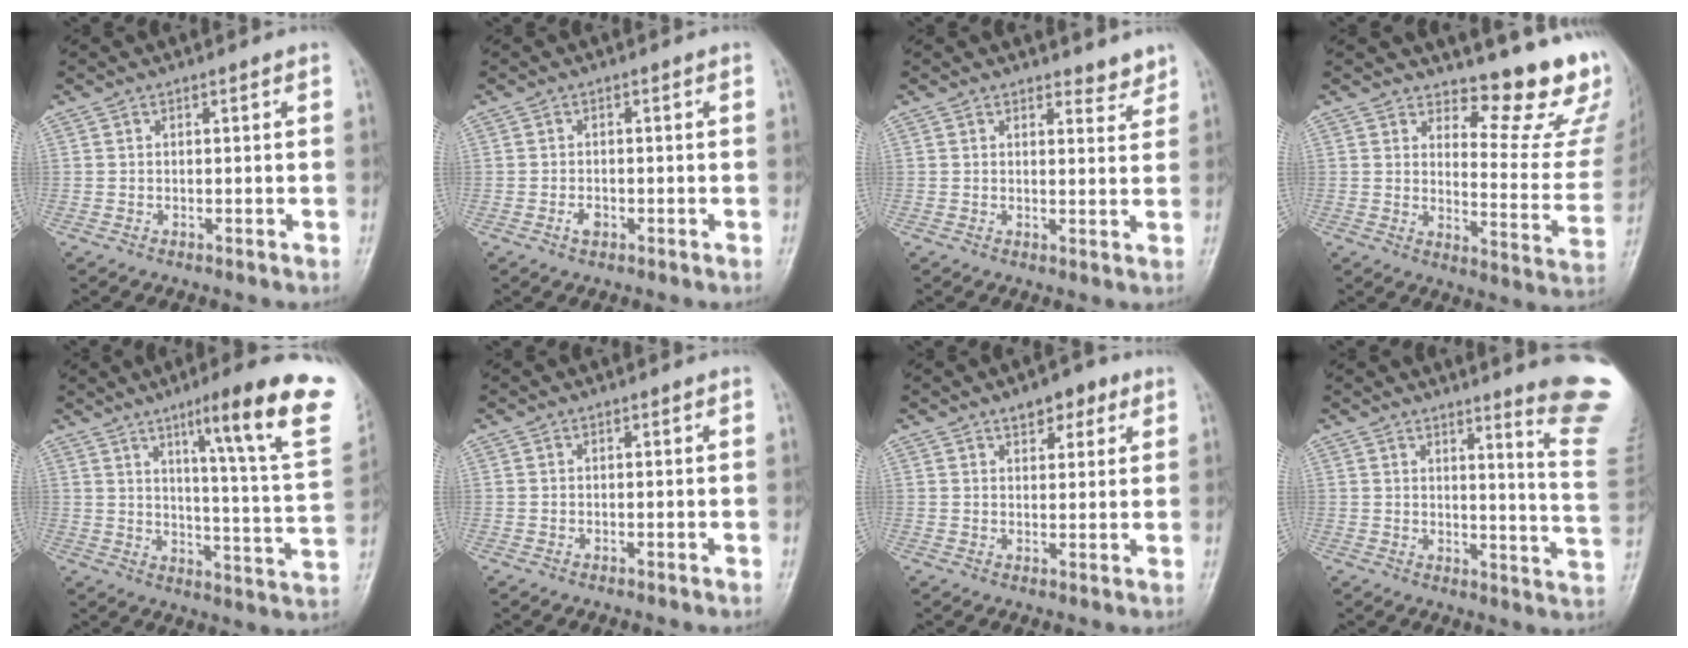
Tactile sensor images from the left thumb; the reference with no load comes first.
{"total": 1.5, "force": [-0.6, 0.9, 1.0], "torque": [-0.018, 0.003, -0.011]}
{"total": 3.1, "force": [2.8, 1.2, 0.8], "torque": [0.006, -0.023, 0.033]}
{"total": 15.3, "force": [13.1, 4.3, 6.7], "torque": [-0.039, -0.143, 0.154]}
{"total": 21.7, "force": [11.9, 1.8, 18.1], "torque": [-0.229, -0.048, 0.161]}
{"total": 0.0}
{"total": 5.5, "force": [3.3, 2.8, 3.4], "torque": [-0.021, -0.013, 0.043]}
{"total": 14.6, "force": [11.3, -0.2, 9.2], "torque": [-0.097, -0.116, 0.126]}